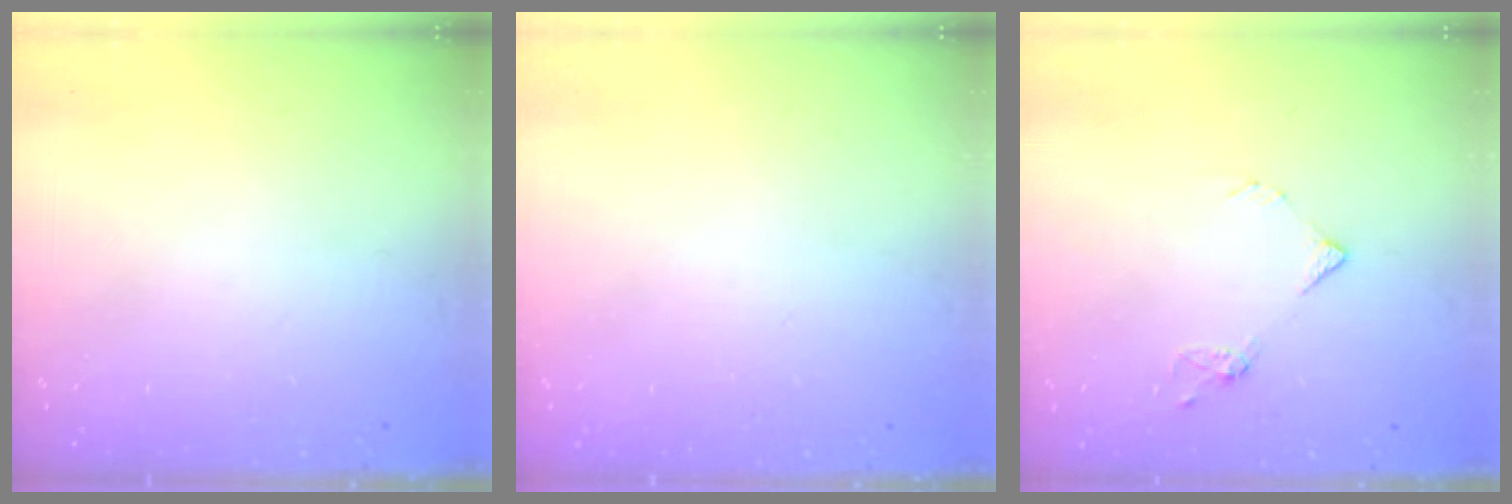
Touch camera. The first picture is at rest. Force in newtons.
{"total": 2.0, "press": 2.0, "slide": 0.1}
{"total": 6.1, "press": 6.1, "slide": 0.8}